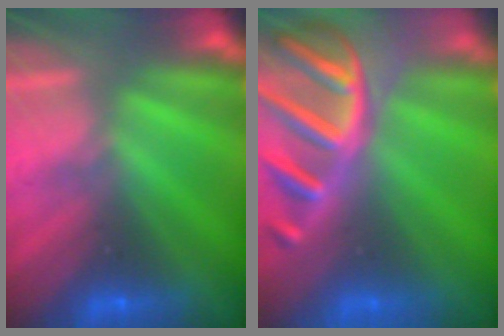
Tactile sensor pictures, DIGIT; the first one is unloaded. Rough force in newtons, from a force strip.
{"total": 8.2}